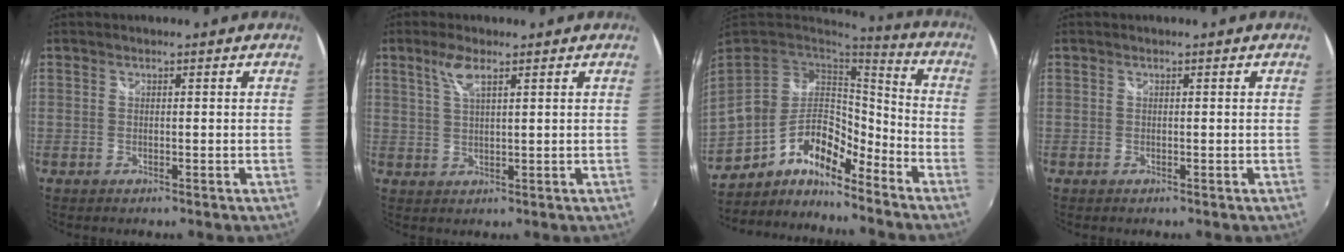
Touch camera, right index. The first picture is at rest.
{"total": 4.2, "force": [2.3, 0.9, 3.4], "torque": [-0.068, 0.004, 0.045]}
{"total": 15.5, "force": [-9.0, 8.5, 9.4], "torque": [-0.192, 0.000, -0.172]}
{"total": 0.0}